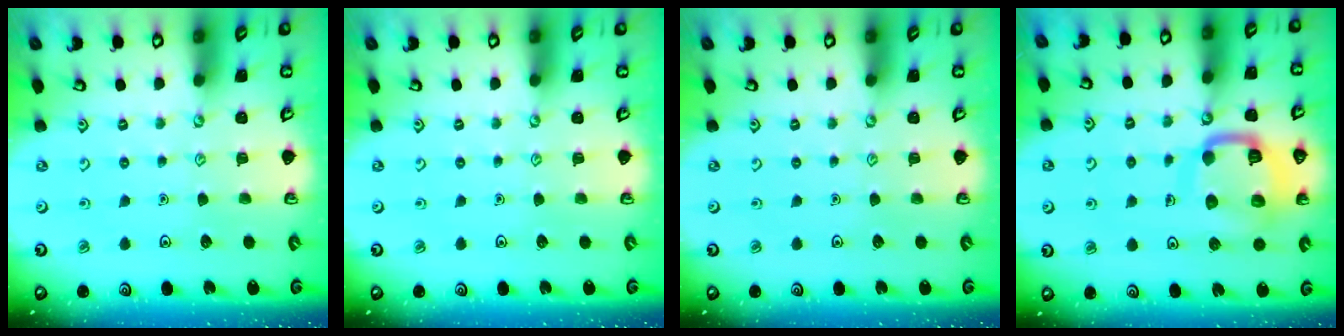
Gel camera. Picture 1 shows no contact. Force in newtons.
{"total": 0.0}
{"total": 0.0}
{"total": 13.1, "press": 13.1, "slide": 1.1}